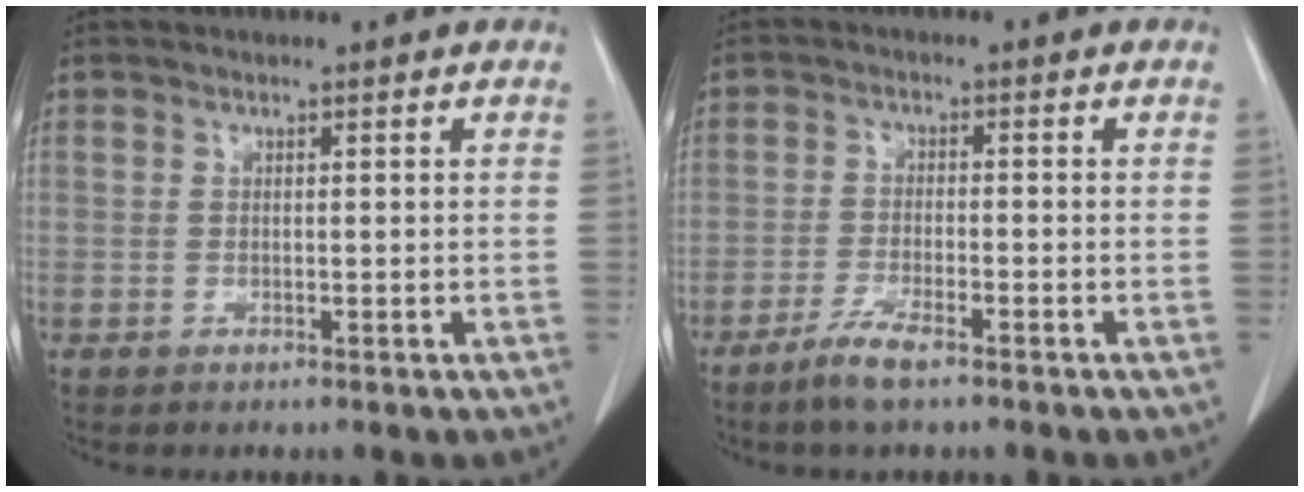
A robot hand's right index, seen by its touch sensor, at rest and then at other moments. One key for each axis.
{"total": 4.4, "fx": -3.2, "fy": 0.5, "fz": 2.9, "tx": -0.063, "ty": -0.006, "tz": -0.061}